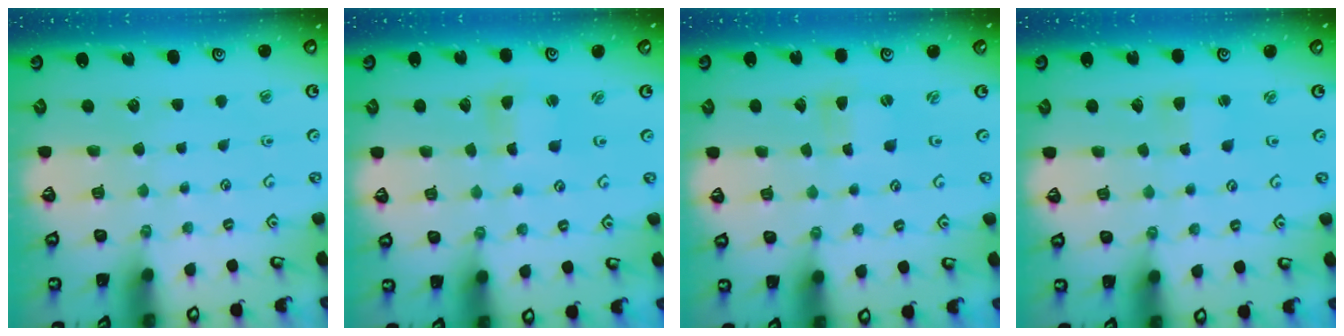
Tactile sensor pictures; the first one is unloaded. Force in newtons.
{"total": 1.6, "press": 1.6, "slide": 0.3}
{"total": 0.0}
{"total": 2.7, "press": 2.6, "slide": 0.4}